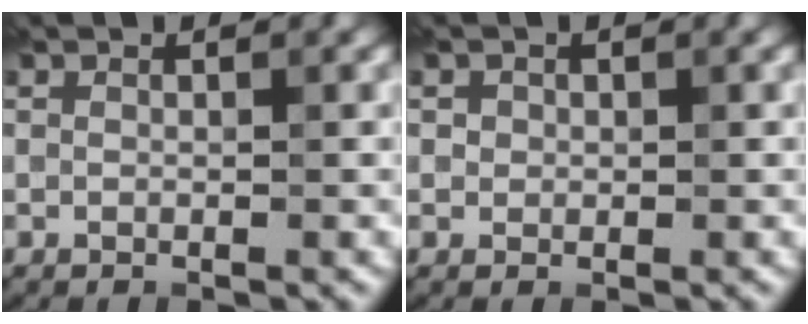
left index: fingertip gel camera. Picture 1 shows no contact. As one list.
[{"total": 0.9, "force": [0.3, 0.9, 0.1], "torque": [0.004, 0.004, -0.003]}]